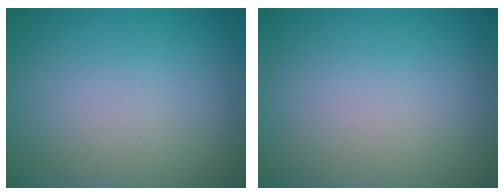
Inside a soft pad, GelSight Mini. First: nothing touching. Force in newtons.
{"total": 0.0}